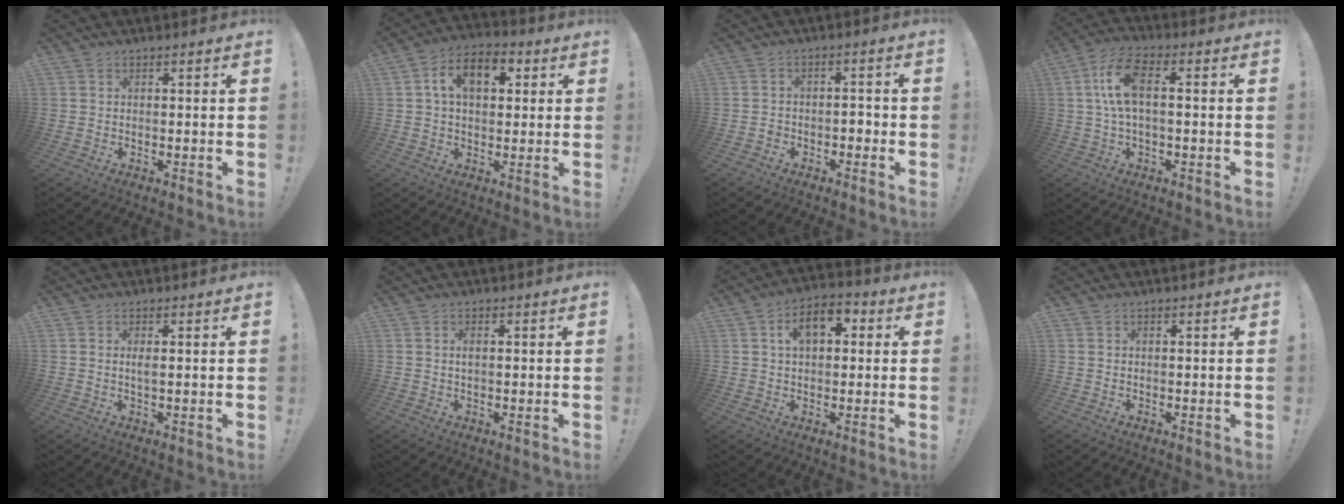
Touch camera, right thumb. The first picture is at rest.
{"total": 10.5, "force": [2.8, 6.5, 7.8], "torque": [-0.126, 0.014, 0.050]}
{"total": 3.2, "force": [-2.1, 2.1, 1.2], "torque": [-0.022, 0.011, -0.037]}
{"total": 10.3, "force": [0.6, 4.1, 9.4], "torque": [-0.193, 0.007, 0.011]}
{"total": 1.3, "force": [0.1, 0.2, 1.3], "torque": [-0.020, -0.003, 0.000]}
{"total": 1.1, "force": [-0.1, 0.3, 1.0], "torque": [-0.017, 0.000, -0.003]}
{"total": 8.2, "force": [2.1, 5.3, 6.0], "torque": [-0.081, 0.004, 0.035]}
{"total": 0.0}